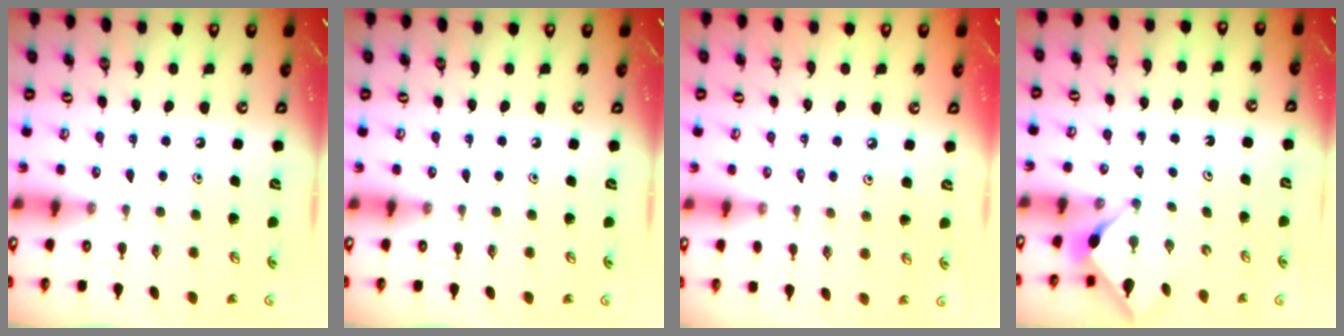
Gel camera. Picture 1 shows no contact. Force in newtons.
{"total": 0.0}
{"total": 2.2, "press": 2.2, "slide": 0.4}
{"total": 2.8, "press": 2.8, "slide": 0.4}